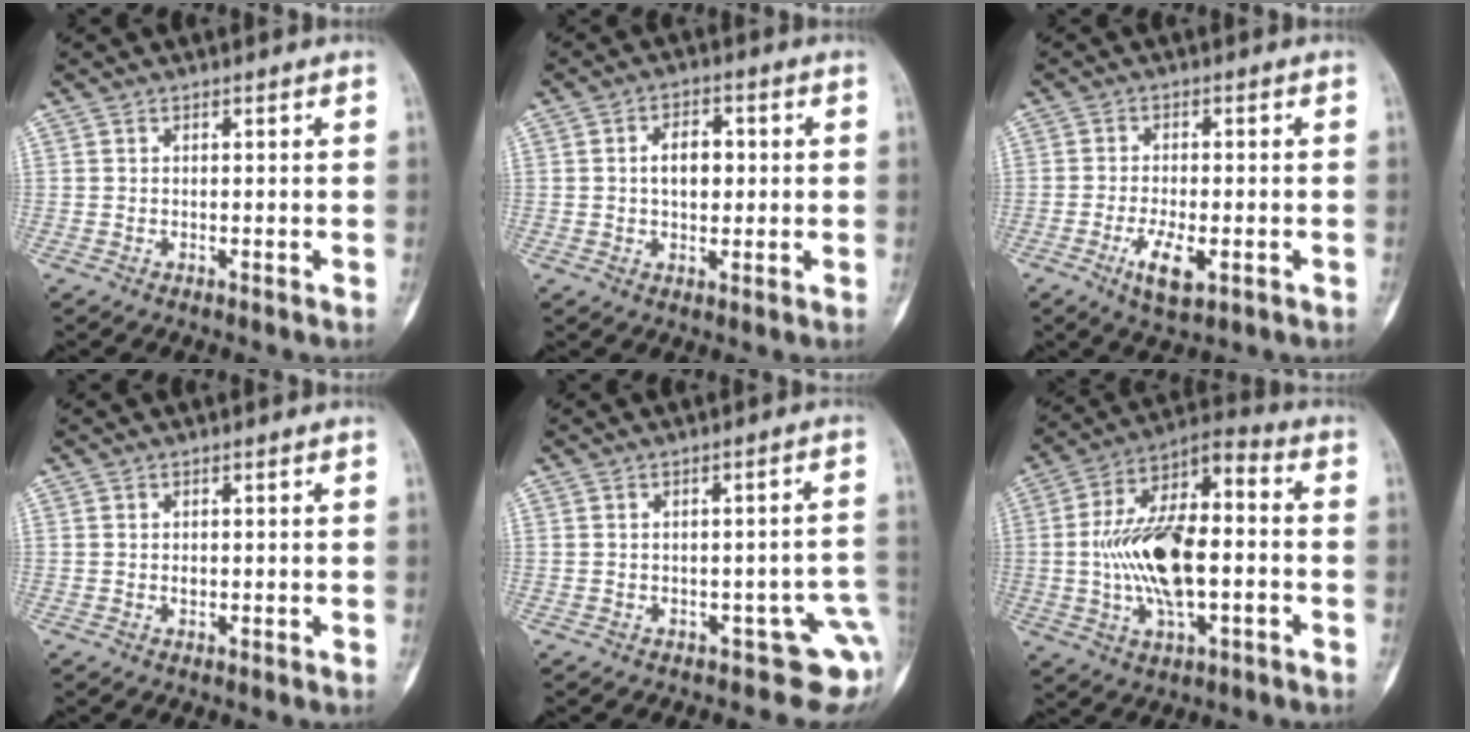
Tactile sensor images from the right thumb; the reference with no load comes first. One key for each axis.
{"total": 6.0, "fx": 0.5, "fy": 3.8, "fz": 4.7, "tx": -0.055, "ty": 0.006, "tz": 0.007}
{"total": 6.4, "fx": -2.5, "fy": 2.6, "fz": 5.3, "tx": -0.096, "ty": -0.001, "tz": -0.037}
{"total": 0.9, "fx": 0.0, "fy": 0.6, "fz": 0.6, "tx": -0.009, "ty": 0.000, "tz": 0.000}
{"total": 7.1, "fx": -2.7, "fy": 3.7, "fz": 5.5, "tx": -0.026, "ty": 0.017, "tz": -0.030}
{"total": 19.0, "fx": -2.1, "fy": 8.7, "fz": 16.8, "tx": -0.315, "ty": 0.036, "tz": -0.037}